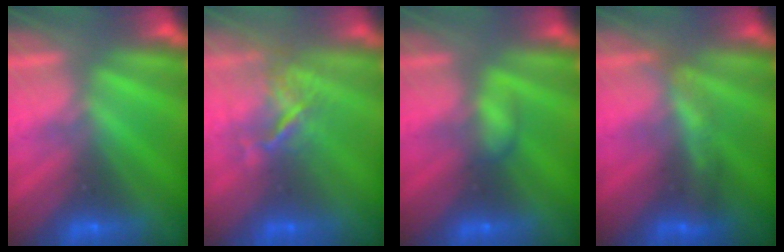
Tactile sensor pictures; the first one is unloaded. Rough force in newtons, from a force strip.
{"total": 3.5}
{"total": 2.2}
{"total": 2.0}